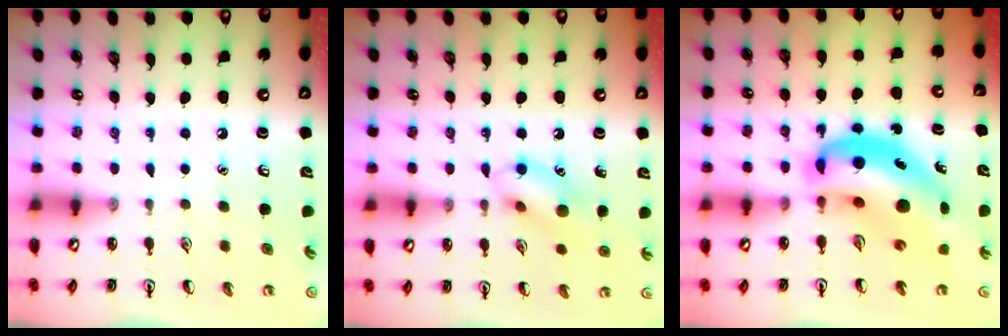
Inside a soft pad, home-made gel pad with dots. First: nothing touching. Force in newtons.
{"total": 9.9, "press": 9.9, "slide": 0.5}
{"total": 16.0, "press": 15.4, "slide": 4.6}